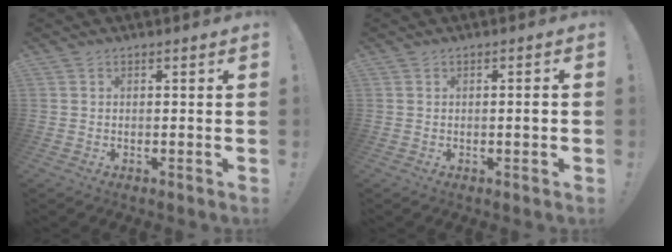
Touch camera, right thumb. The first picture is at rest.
{"total": 2.0, "force": [-0.5, -0.1, 2.0], "torque": [-0.035, 0.003, -0.010]}